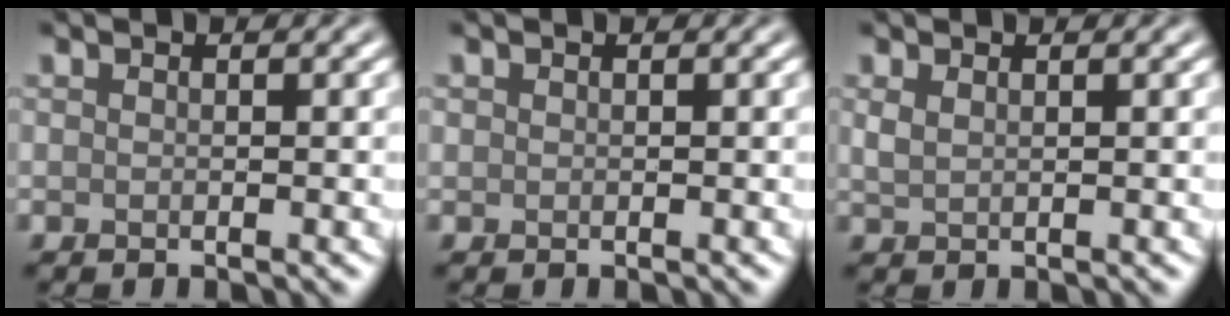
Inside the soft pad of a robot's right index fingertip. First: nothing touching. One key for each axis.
{"total": 0.0}
{"total": 1.1, "fx": 0.6, "fy": 0.4, "fz": 0.8, "tx": -0.020, "ty": 0.000, "tz": 0.016}